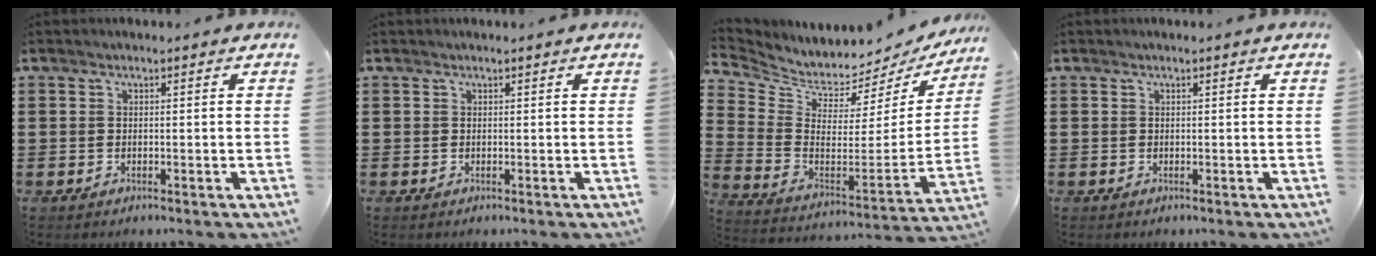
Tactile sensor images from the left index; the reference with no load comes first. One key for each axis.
{"total": 0.0}
{"total": 4.2, "fx": 4.0, "fy": 1.2, "fz": 0.5, "tx": -0.041, "ty": -0.055, "tz": 0.064}
{"total": 0.0}